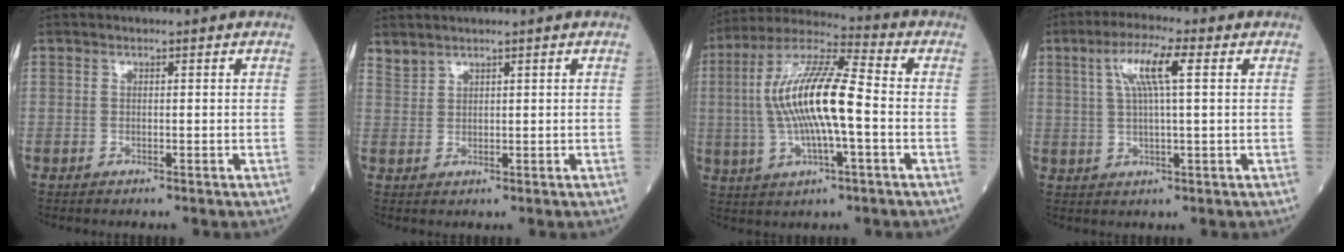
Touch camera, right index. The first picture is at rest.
{"total": 1.5, "force": [1.5, 0.1, 0.0], "torque": [-0.006, 0.010, 0.040]}
{"total": 14.6, "force": [-0.7, 2.5, 14.4], "torque": [-0.290, 0.013, -0.013]}
{"total": 7.0, "force": [2.3, 0.5, 6.6], "torque": [-0.129, 0.013, 0.045]}